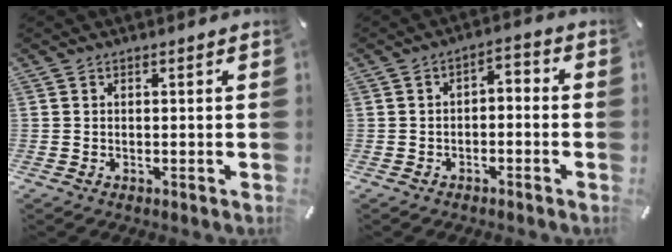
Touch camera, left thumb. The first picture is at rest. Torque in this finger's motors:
{"motor_torque": [0.72, 0.75, 0.06, -0.03, 0.17]}